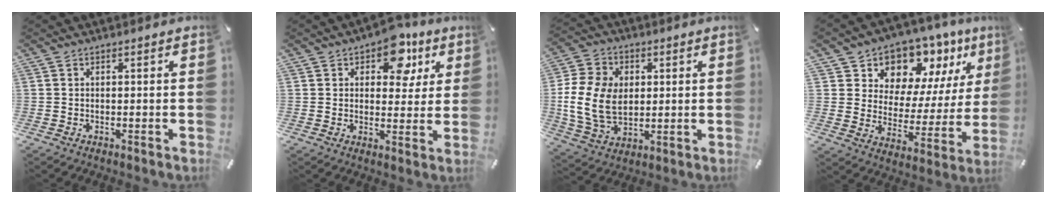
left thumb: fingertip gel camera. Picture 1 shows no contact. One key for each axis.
{"total": 12.5, "fx": 6.7, "fy": 7.5, "fz": 7.5, "tx": -0.087, "ty": -0.027, "tz": 0.112}
{"total": 14.4, "fx": 0.4, "fy": 11.2, "fz": 9.1, "tx": -0.199, "ty": 0.013, "tz": 0.008}
{"total": 11.2, "fx": 8.9, "fy": 6.8, "fz": 0.6, "tx": -0.012, "ty": -0.103, "tz": 0.161}